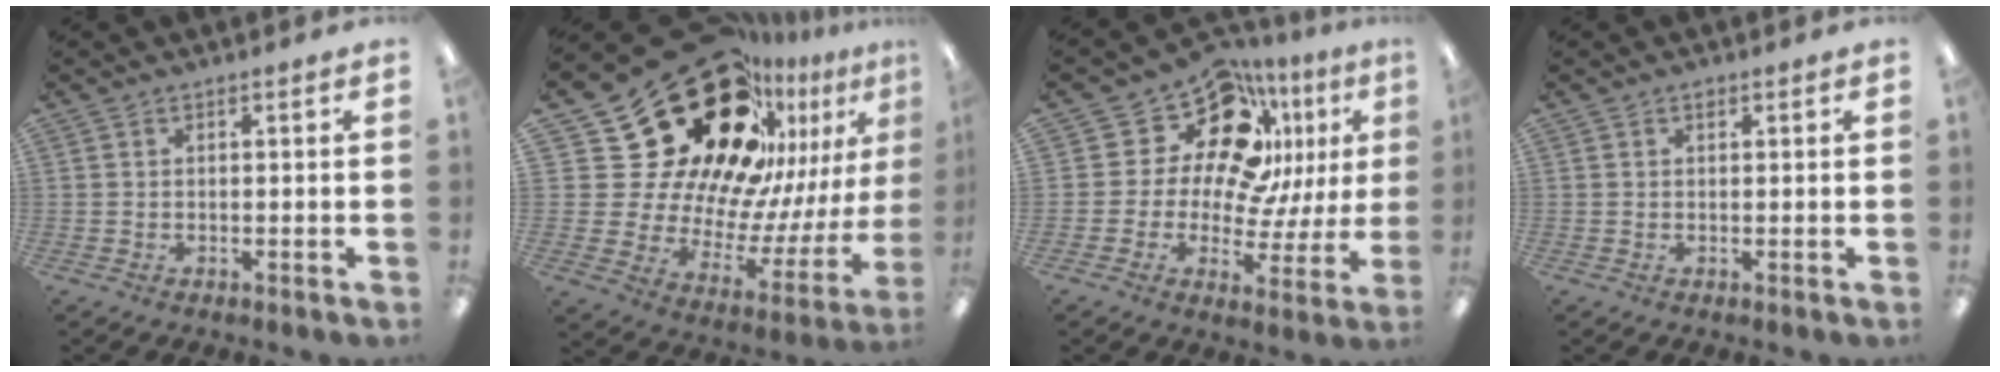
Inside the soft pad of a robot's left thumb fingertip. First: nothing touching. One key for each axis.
{"total": 34.6, "fx": 20.4, "fy": 20.6, "fz": 19.0, "tx": -0.271, "ty": -0.174, "tz": 0.415}
{"total": 18.2, "fx": 10.3, "fy": 11.2, "fz": 10.0, "tx": -0.180, "ty": -0.068, "tz": 0.185}
{"total": 1.0, "fx": 0.6, "fy": 0.6, "fz": 0.6, "tx": -0.005, "ty": 0.000, "tz": 0.008}